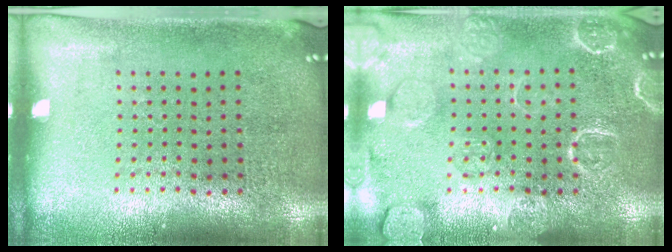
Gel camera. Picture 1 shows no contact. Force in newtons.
{"total": 4.3, "press": 4.3, "slide": 0.6}